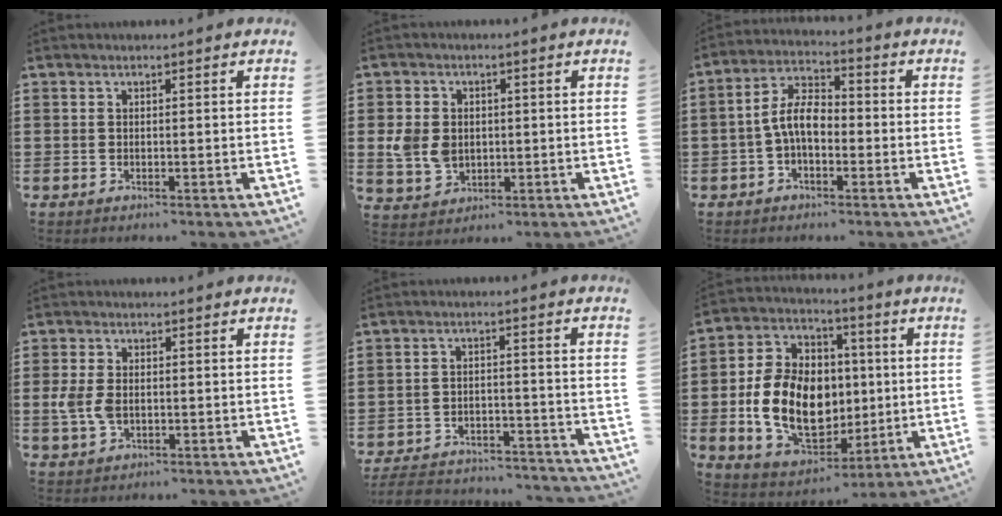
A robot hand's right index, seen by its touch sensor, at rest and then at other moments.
{"total": 5.7, "force": [0.1, 4.6, 3.4], "torque": [-0.088, 0.008, -0.001]}
{"total": 6.7, "force": [-1.1, 3.5, 5.6], "torque": [-0.128, 0.003, -0.028]}
{"total": 4.5, "force": [-0.3, 2.9, 3.4], "torque": [-0.095, -0.004, -0.013]}
{"total": 5.5, "force": [-5.3, 0.8, 1.3], "torque": [-0.031, 0.004, -0.106]}
{"total": 14.9, "force": [-1.0, 10.8, 10.2], "torque": [-0.248, -0.003, -0.016]}